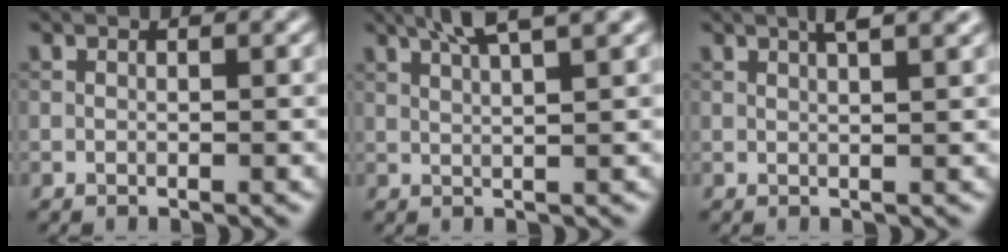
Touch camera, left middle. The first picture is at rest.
{"total": 5.5, "force": [3.7, 1.0, 4.0], "torque": [-0.055, 0.023, 0.040]}
{"total": 3.9, "force": [2.2, 1.2, 3.0], "torque": [-0.018, 0.018, 0.009]}